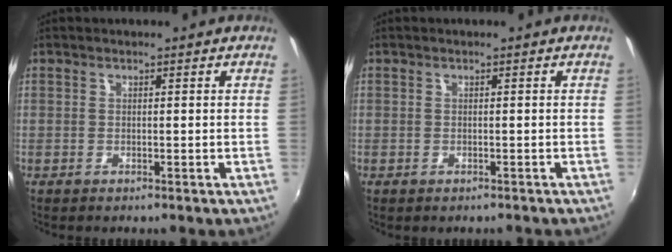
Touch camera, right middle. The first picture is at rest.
{"total": 0.7, "force": [-0.6, 0.3, 0.3], "torque": [-0.009, 0.000, -0.005]}